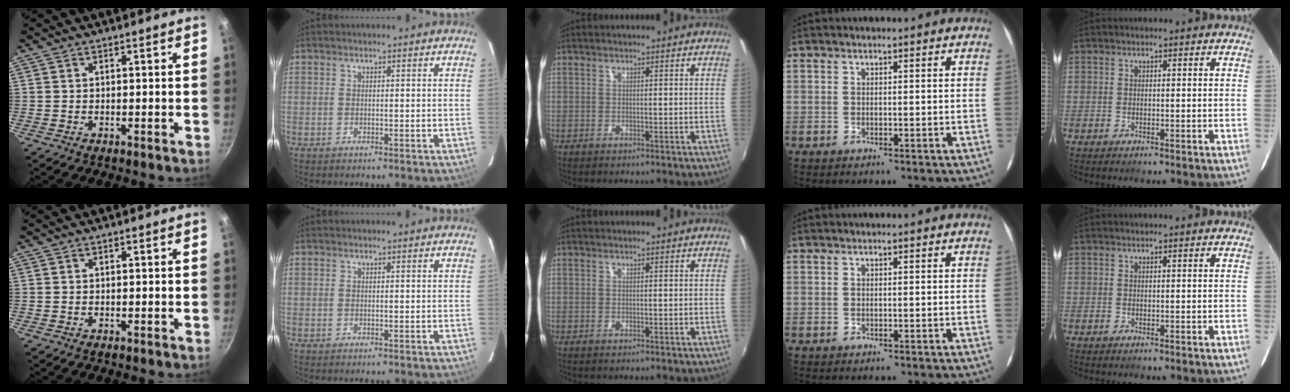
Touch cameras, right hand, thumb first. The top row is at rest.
{}